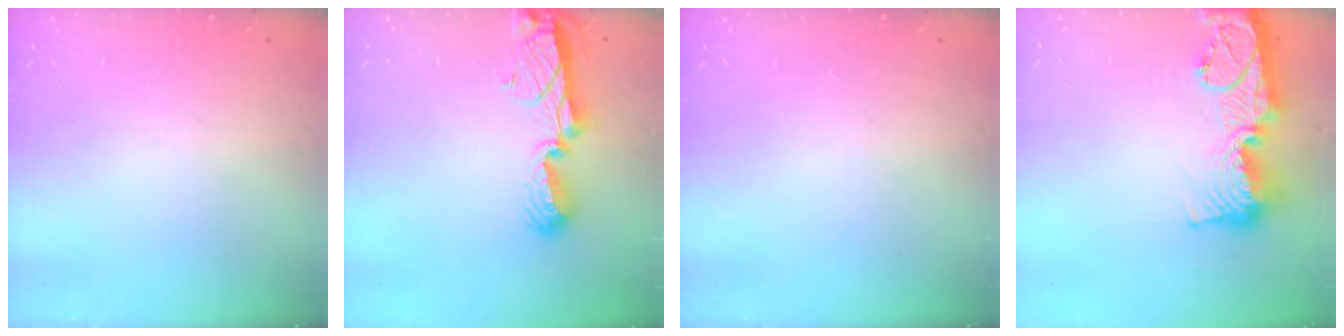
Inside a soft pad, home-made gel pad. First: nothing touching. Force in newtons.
{"total": 8.1, "press": 8.1, "slide": 0.7}
{"total": 0.0}
{"total": 18.5, "press": 18.4, "slide": 1.7}